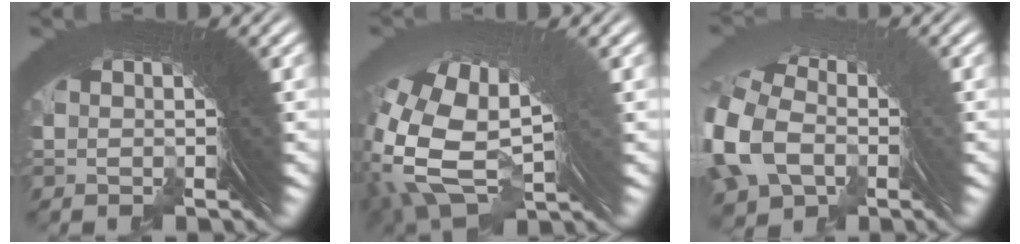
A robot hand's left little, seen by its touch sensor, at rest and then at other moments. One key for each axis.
{"total": 10.5, "fx": -0.3, "fy": 7.9, "fz": 6.9, "tx": -0.175, "ty": -0.055, "tz": 0.025}
{"total": 6.1, "fx": -0.8, "fy": 5.0, "fz": 3.5, "tx": -0.105, "ty": -0.016, "tz": -0.004}